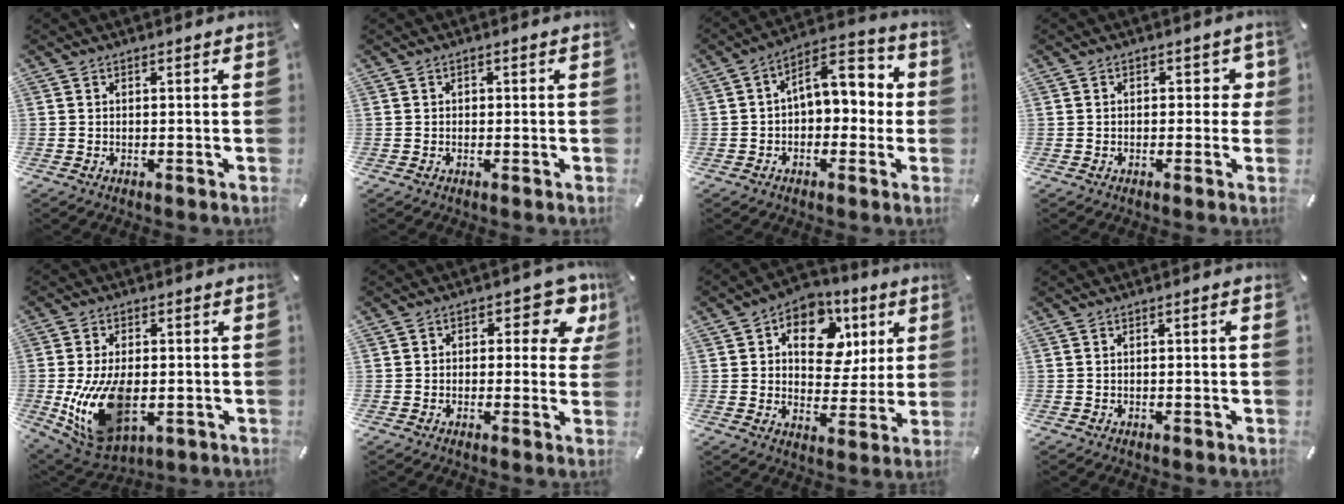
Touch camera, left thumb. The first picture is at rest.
{"total": 0.6, "force": [-0.1, 0.5, 0.2], "torque": [-0.002, 0.005, -0.004]}
{"total": 8.3, "force": [2.0, 5.9, 5.5], "torque": [-0.071, -0.015, 0.028]}
{"total": 3.5, "force": [0.3, 2.4, 2.5], "torque": [-0.018, -0.002, -0.005]}
{"total": 17.0, "force": [-2.6, 10.5, 13.1], "torque": [-0.266, -0.011, -0.037]}
{"total": 9.8, "force": [3.9, 5.7, 7.0], "torque": [-0.084, -0.020, 0.065]}
{"total": 13.3, "force": [4.5, 9.7, 7.9], "torque": [-0.111, -0.012, 0.079]}
{"total": 1.0, "force": [-0.2, 0.2, 1.0], "torque": [-0.017, 0.000, -0.004]}